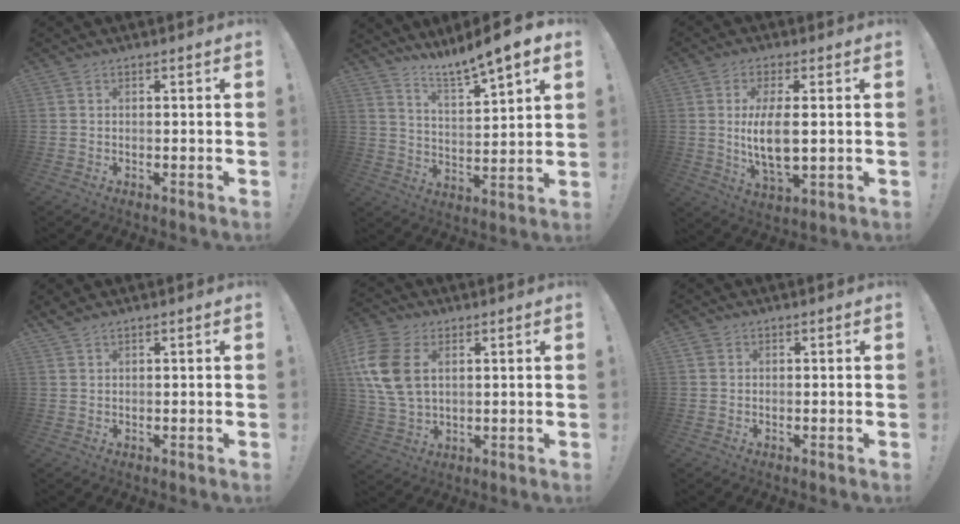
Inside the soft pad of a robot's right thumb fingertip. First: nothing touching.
{"total": 9.2, "force": [8.2, 0.3, 4.1], "torque": [-0.079, -0.068, 0.136]}
{"total": 10.6, "force": [0.6, 4.1, 9.7], "torque": [-0.180, -0.018, 0.006]}
{"total": 1.3, "force": [1.1, 0.1, 0.7], "torque": [-0.020, -0.002, 0.021]}
{"total": 14.9, "force": [4.4, 9.6, 10.5], "torque": [-0.218, -0.012, 0.083]}
{"total": 1.4, "force": [0.7, 1.1, 0.3], "torque": [-0.007, 0.000, 0.014]}